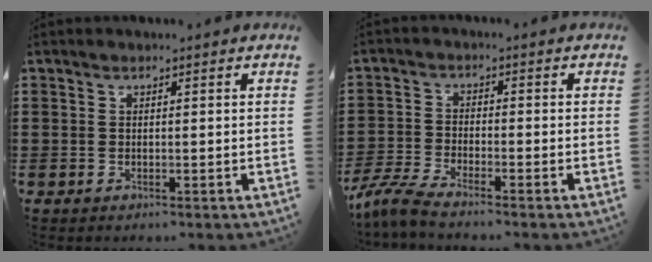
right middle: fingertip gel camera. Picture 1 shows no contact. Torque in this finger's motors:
{"motor_torque": [1.15, -0.72, 0.12, 0.05]}